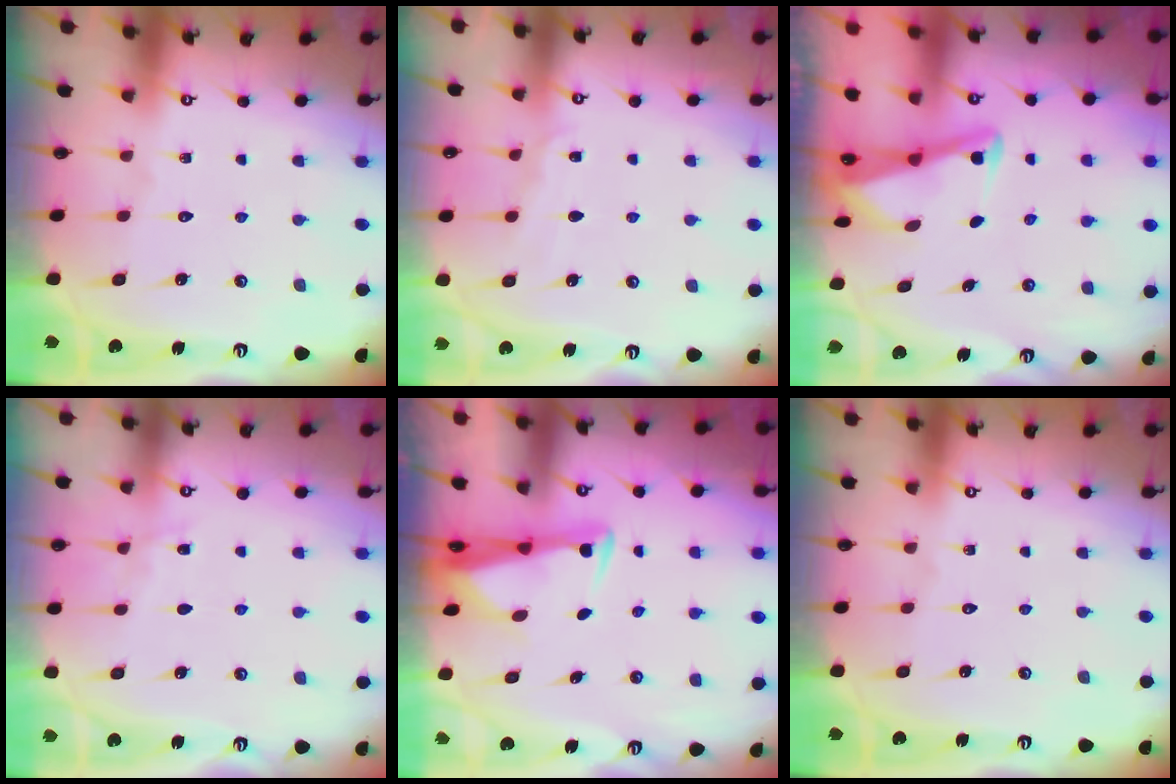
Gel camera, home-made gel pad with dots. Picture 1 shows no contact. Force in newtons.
{"total": 4.7, "press": 4.7, "slide": 0.6}
{"total": 2.8, "press": 2.8, "slide": 0.4}
{"total": 3.1, "press": 3.1, "slide": 0.4}
{"total": 2.9, "press": 2.9, "slide": 0.7}
{"total": 0.0}